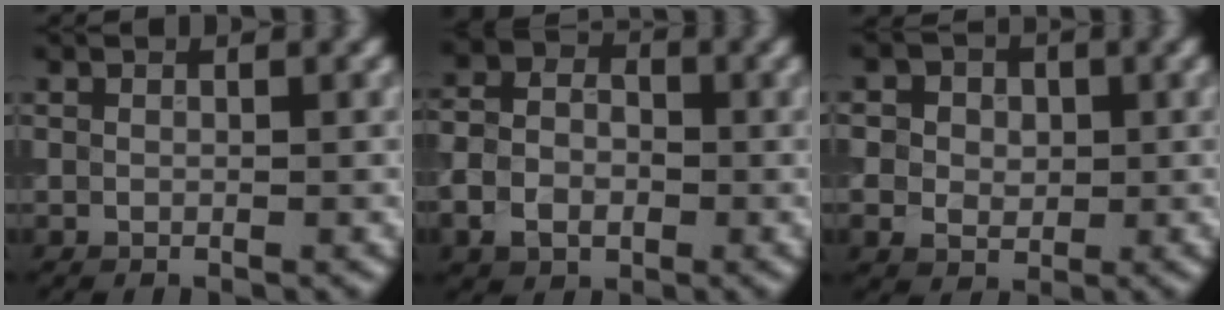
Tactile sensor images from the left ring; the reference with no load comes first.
{"total": 4.9, "force": [-1.7, 3.7, 2.6], "torque": [-0.052, -0.004, -0.041]}
{"total": 6.6, "force": [1.5, 5.6, 3.2], "torque": [-0.056, 0.029, -0.004]}